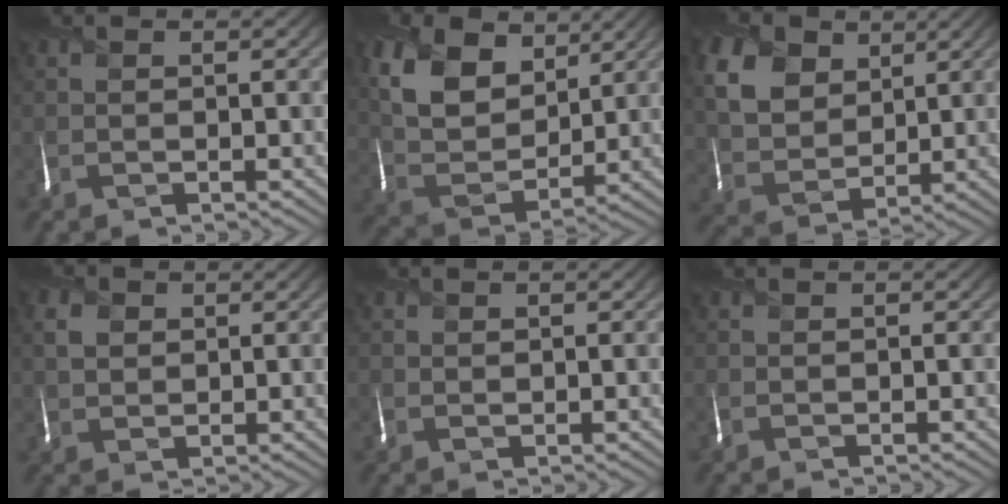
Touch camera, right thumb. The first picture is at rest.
{"total": 11.0, "force": [5.3, 6.8, 6.8], "torque": [-0.169, 0.012, 0.095]}
{"total": 10.8, "force": [5.1, 7.5, 5.8], "torque": [-0.182, 0.007, 0.104]}
{"total": 3.0, "force": [1.1, 2.3, 1.6], "torque": [-0.044, 0.004, 0.021]}
{"total": 0.7, "force": [0.5, 0.4, 0.2], "torque": [-0.005, 0.001, 0.012]}
{"total": 0.0}